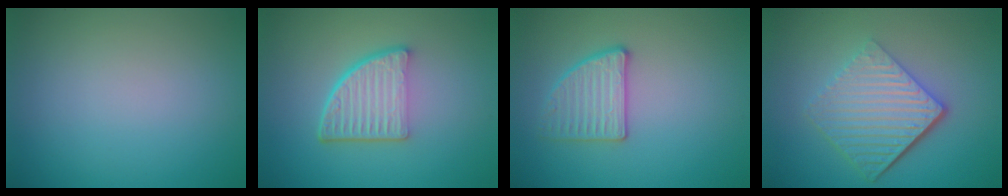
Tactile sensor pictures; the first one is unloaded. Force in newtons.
{"total": 5.5, "press": 3.8, "slide": 3.9}
{"total": 2.8, "press": 2.8, "slide": 0.3}
{"total": 6.5, "press": 4.3, "slide": 4.8}